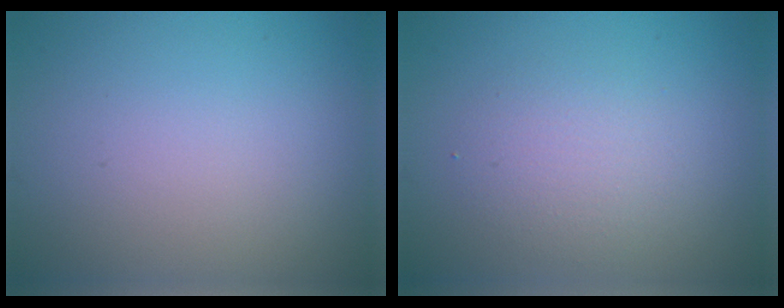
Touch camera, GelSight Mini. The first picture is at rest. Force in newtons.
{"total": 2.4, "press": 2.4, "slide": 0.1}